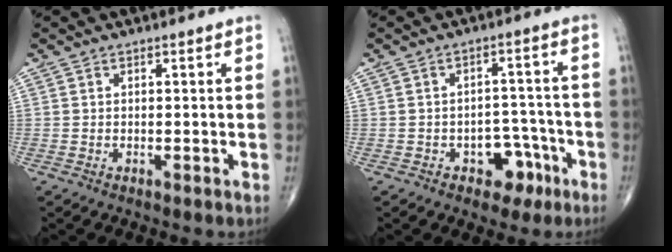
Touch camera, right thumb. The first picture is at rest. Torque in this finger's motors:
{"motor_torque": [0.90, 0.71, 0.18, -0.48, -0.03]}